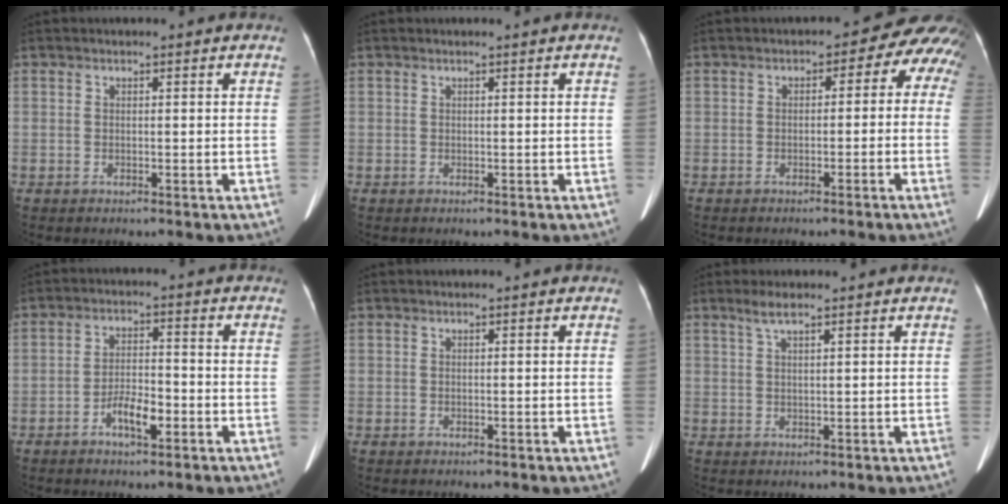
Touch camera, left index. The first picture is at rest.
{"total": 0.0}
{"total": 6.5, "force": [-0.1, 4.5, 4.7], "torque": [-0.043, 0.043, -0.008]}
{"total": 5.0, "force": [-2.5, 1.6, 4.0], "torque": [-0.075, 0.007, -0.045]}
{"total": 0.0}
{"total": 2.4, "force": [1.7, 0.1, 1.7], "torque": [-0.042, 0.008, 0.037]}